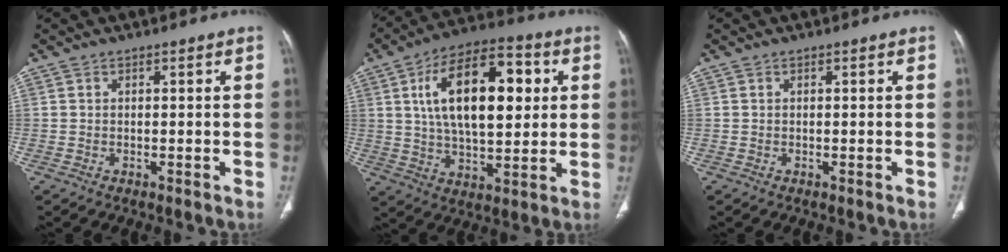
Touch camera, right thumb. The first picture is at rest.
{"total": 20.5, "force": [4.9, 10.0, 17.2], "torque": [-0.260, 0.006, 0.077]}
{"total": 0.0}